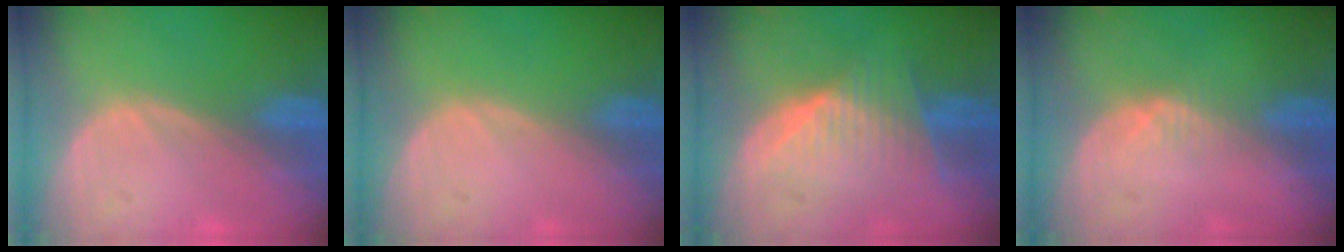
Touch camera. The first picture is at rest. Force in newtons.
{"total": 0.0}
{"total": 7.7, "press": 6.9, "slide": 3.5}
{"total": 1.7, "press": 1.5, "slide": 0.8}